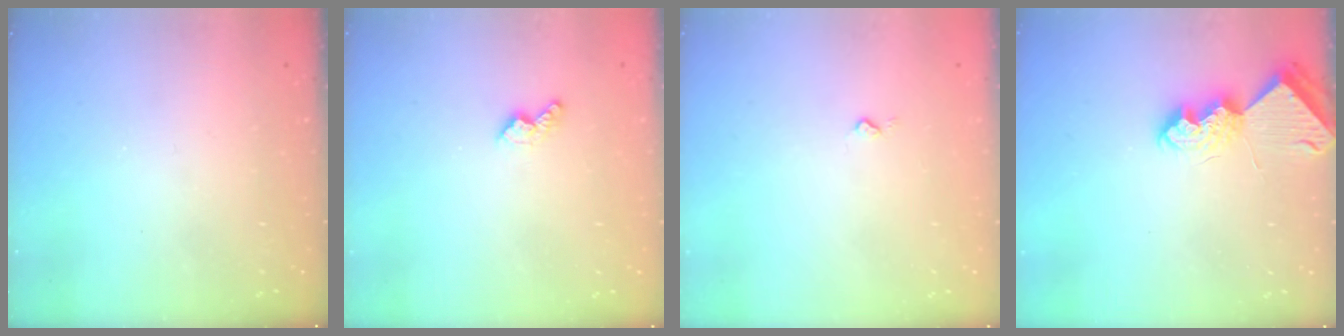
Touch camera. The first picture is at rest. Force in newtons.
{"total": 4.5, "press": 4.4, "slide": 0.8}
{"total": 2.7, "press": 2.6, "slide": 0.4}
{"total": 8.0, "press": 8.0, "slide": 0.3}